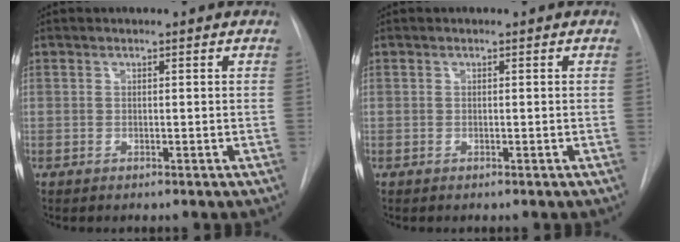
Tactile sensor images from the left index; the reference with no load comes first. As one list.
[{"total": 0.0}]